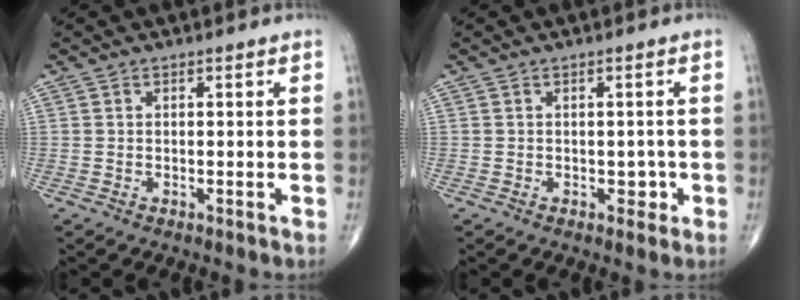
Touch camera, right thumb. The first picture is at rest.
{"total": 1.8, "force": [-0.5, 1.3, 1.1], "torque": [0.004, 0.004, -0.007]}